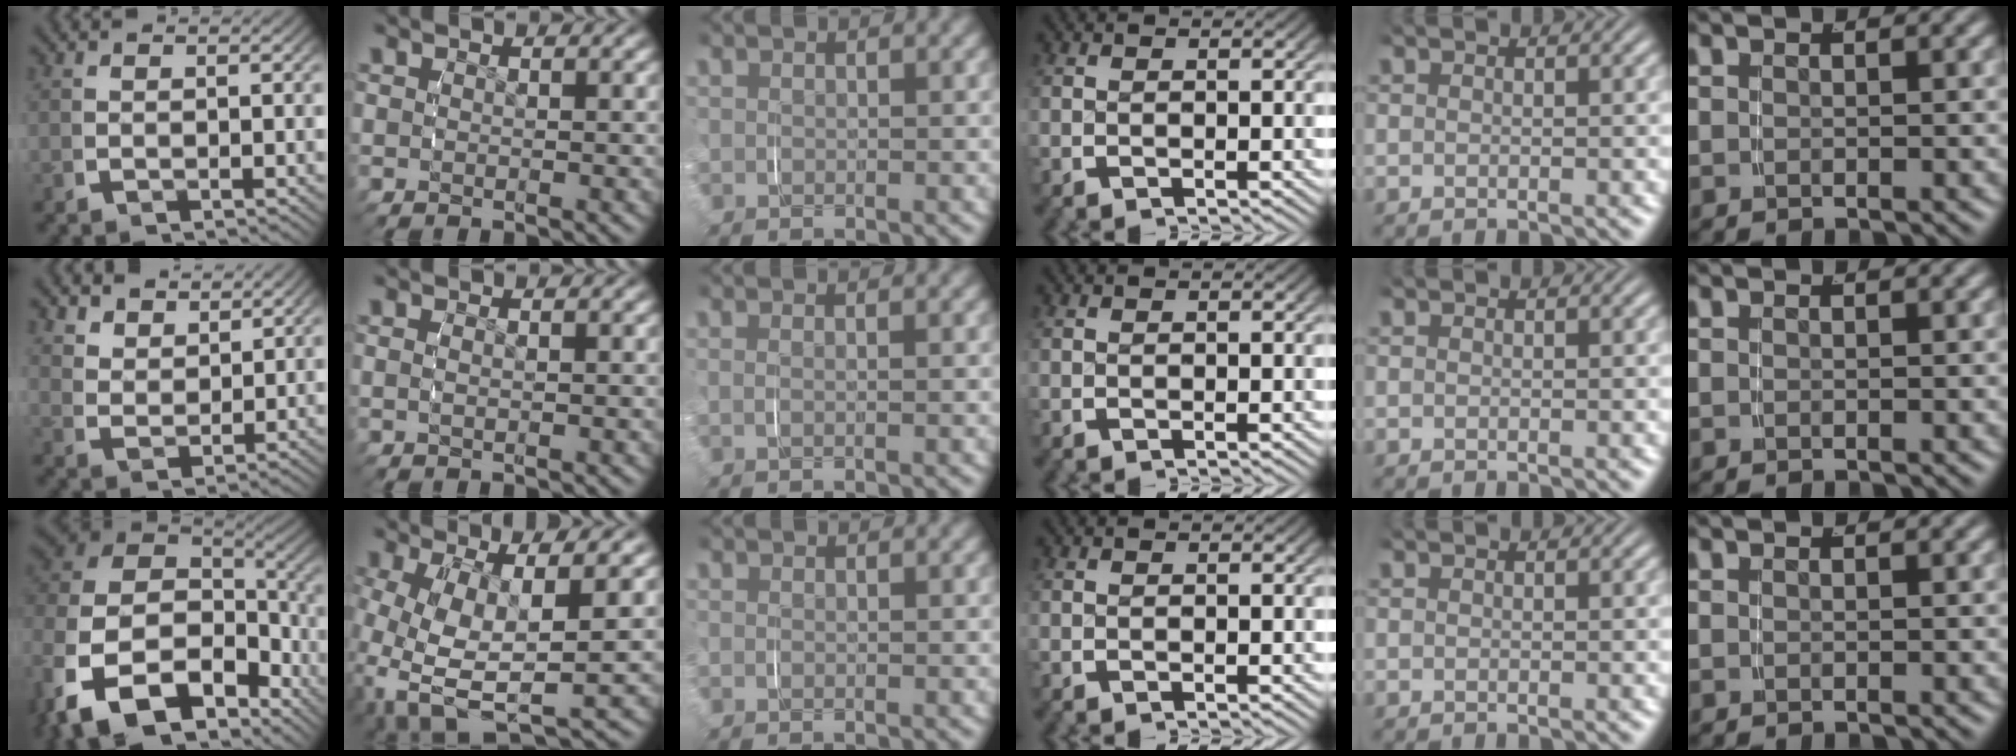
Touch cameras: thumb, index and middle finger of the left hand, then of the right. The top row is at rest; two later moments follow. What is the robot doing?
{"motion": "grasp_and_lifting", "object": "jacket"}